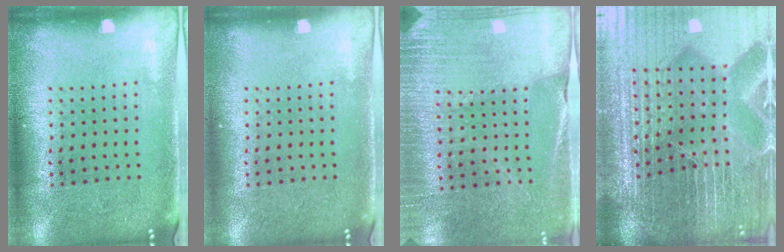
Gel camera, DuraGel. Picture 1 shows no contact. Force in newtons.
{"total": 0.0}
{"total": 2.8, "press": 2.8, "slide": 0.2}
{"total": 6.7, "press": 6.0, "slide": 3.1}